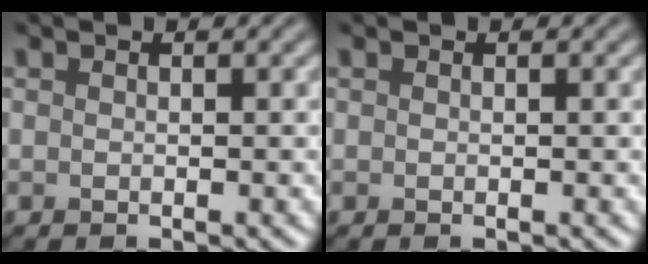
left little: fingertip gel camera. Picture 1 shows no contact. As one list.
[{"total": 0.0}]